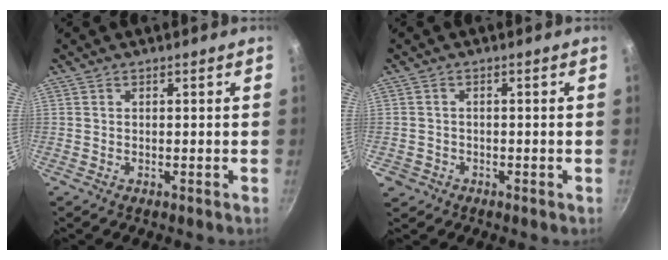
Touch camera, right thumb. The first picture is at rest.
{"total": 2.8, "force": [-1.3, 2.5, 0.1], "torque": [0.005, 0.008, -0.024]}